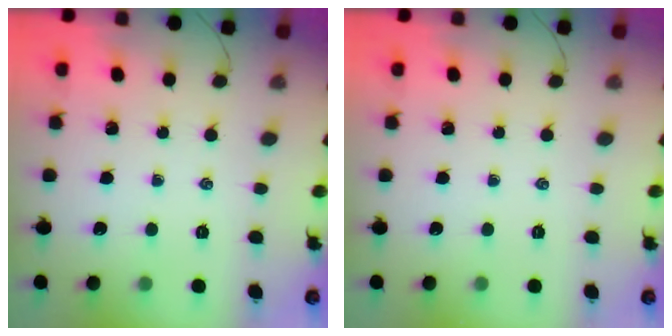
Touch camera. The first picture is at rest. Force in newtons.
{"total": 0.0}